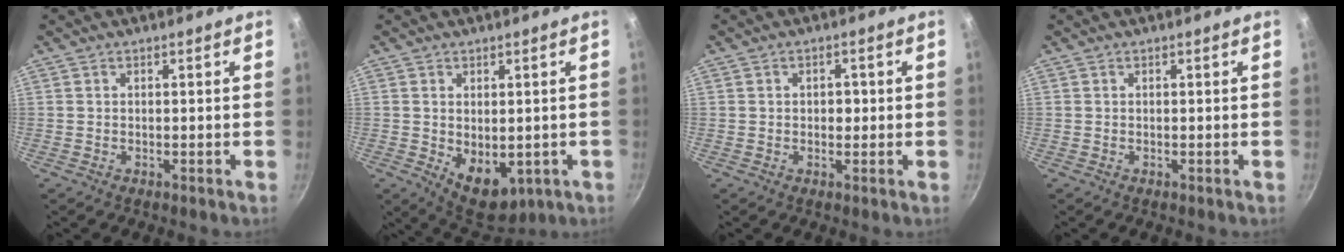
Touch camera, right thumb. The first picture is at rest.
{"total": 8.7, "force": [-1.1, 5.7, 6.5], "torque": [-0.076, -0.015, 0.004]}
{"total": 2.3, "force": [0.1, 1.7, 1.6], "torque": [-0.015, 0.003, 0.000]}
{"total": 0.0}